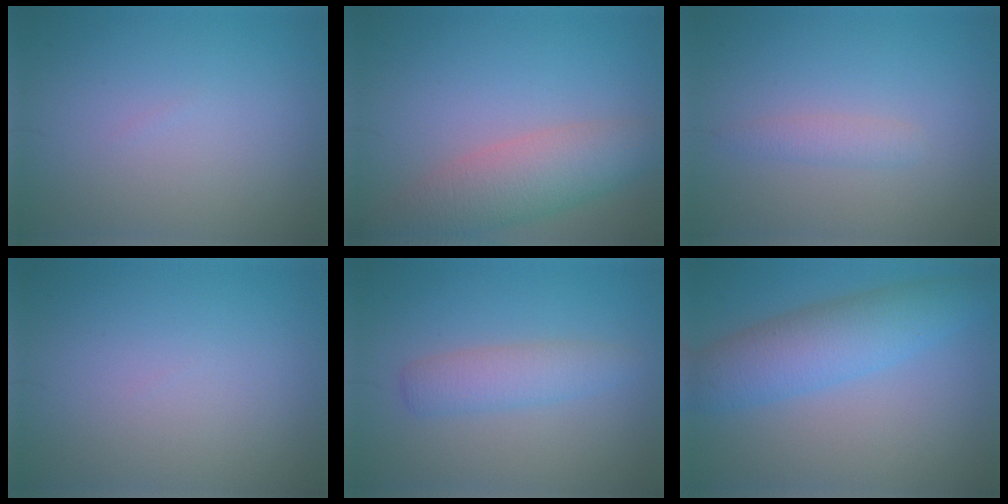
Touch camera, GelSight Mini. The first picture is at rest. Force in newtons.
{"total": 5.7, "press": 5.6, "slide": 0.1}
{"total": 1.4, "press": 1.4, "slide": 0.1}
{"total": 0.0}
{"total": 2.8, "press": 2.8, "slide": 0.1}
{"total": 5.7, "press": 5.7, "slide": 0.3}